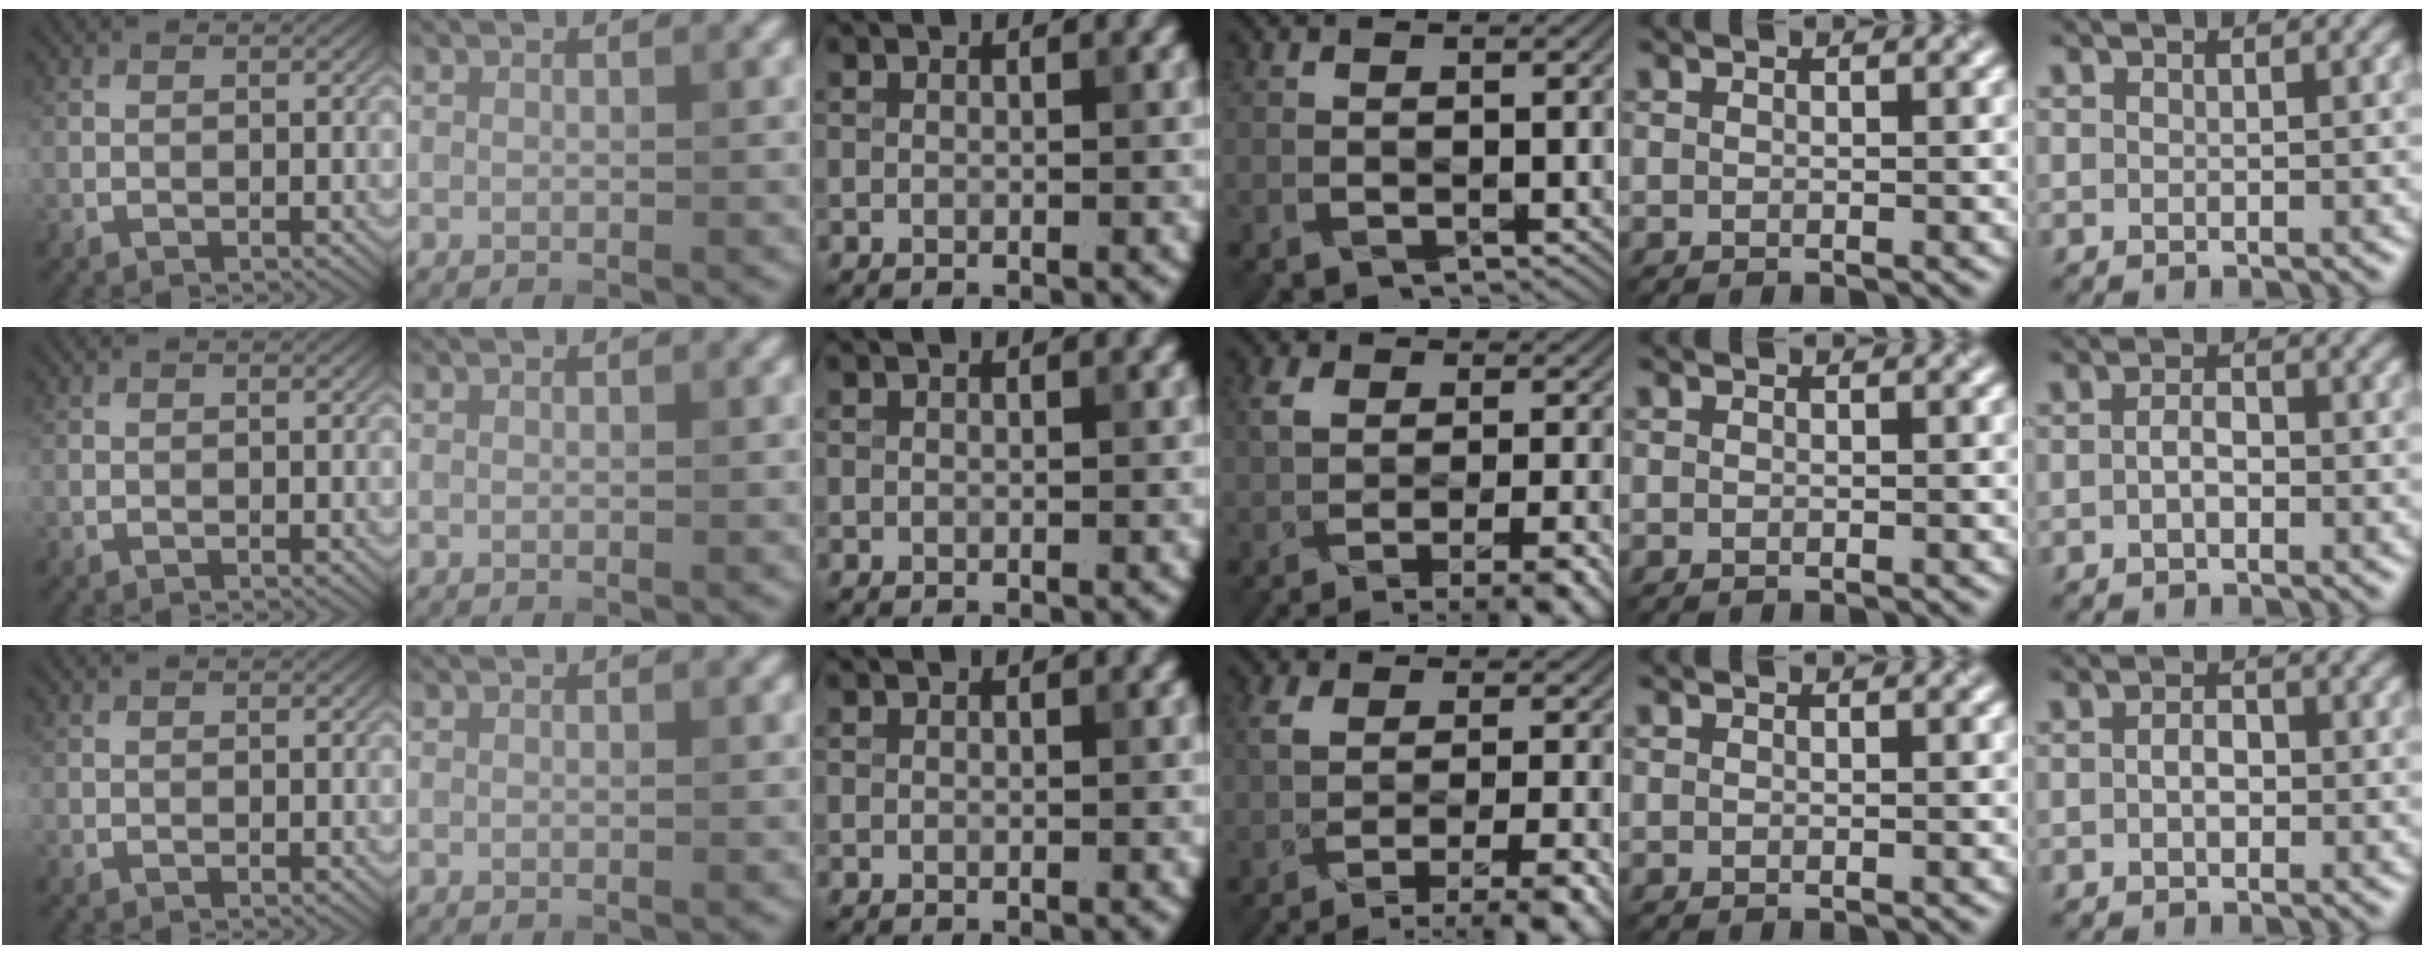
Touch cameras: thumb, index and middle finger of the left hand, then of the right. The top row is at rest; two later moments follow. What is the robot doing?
{"motion": "wrap", "object": "netting"}